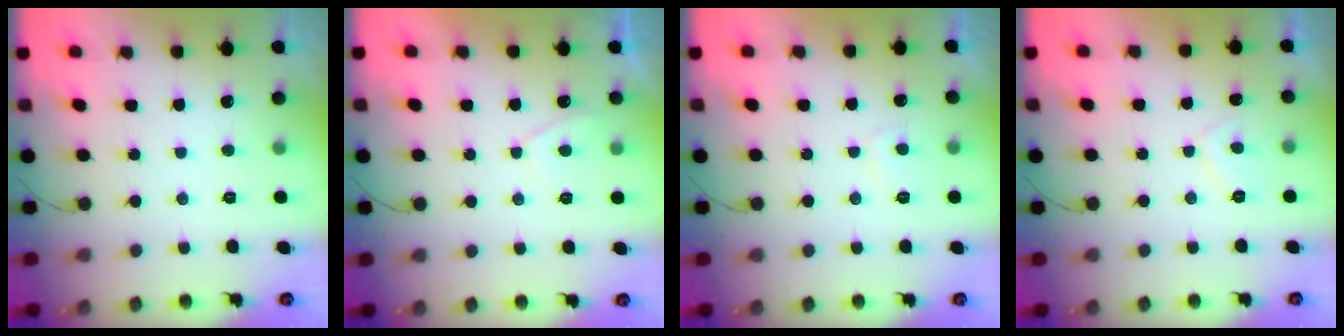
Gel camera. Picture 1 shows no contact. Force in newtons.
{"total": 2.3, "press": 2.2, "slide": 0.4}
{"total": 2.1, "press": 2.0, "slide": 0.6}
{"total": 2.0, "press": 1.9, "slide": 0.7}